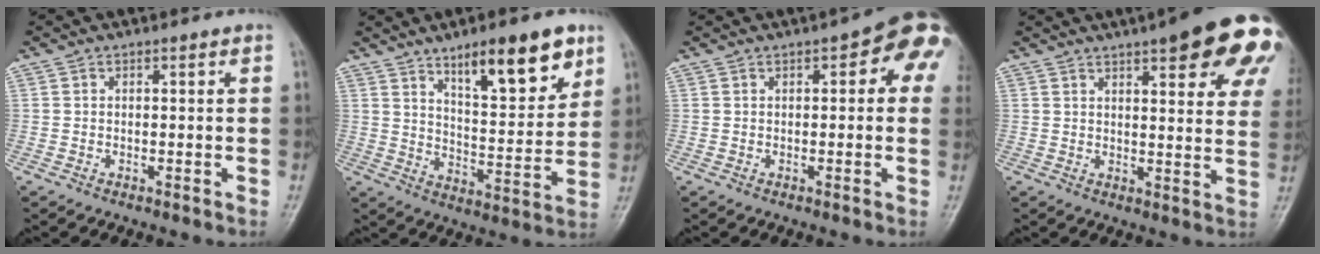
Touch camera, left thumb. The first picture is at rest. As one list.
[{"total": 14.9, "force": [9.1, 4.7, 10.9], "torque": [-0.130, -0.053, 0.147]}, {"total": 9.5, "force": [3.3, 3.8, 8.0], "torque": [-0.065, 0.012, 0.028]}, {"total": 21.9, "force": [12.0, 6.2, 17.2], "torque": [-0.189, -0.015, 0.135]}]